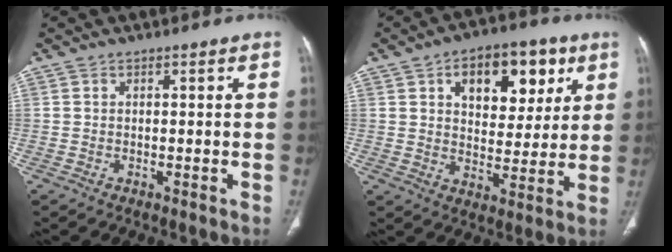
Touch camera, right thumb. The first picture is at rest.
{"total": 15.4, "force": [6.3, 9.2, 10.6], "torque": [-0.101, -0.012, 0.097]}